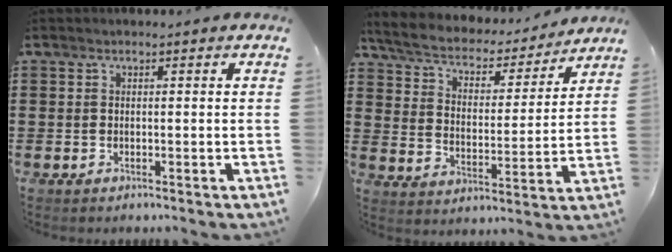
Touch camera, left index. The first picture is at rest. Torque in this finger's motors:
{"motor_torque": [1.30, -0.83, 0.60, 0.12]}